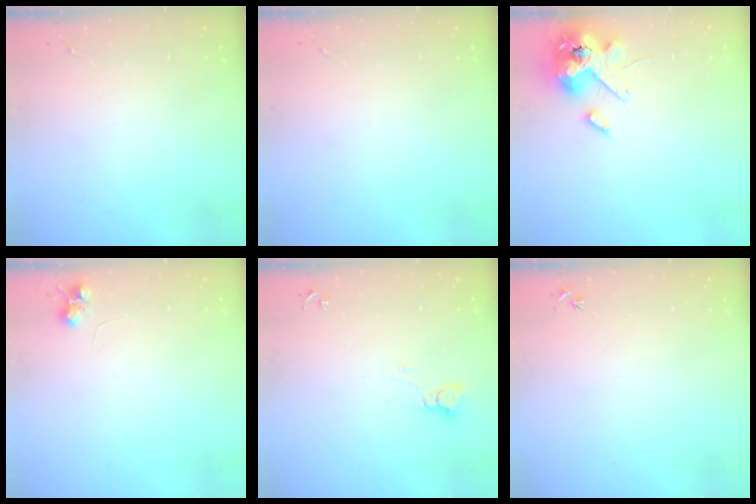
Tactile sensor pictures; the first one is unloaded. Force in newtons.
{"total": 0.0}
{"total": 15.3, "press": 15.1, "slide": 2.5}
{"total": 6.5, "press": 6.4, "slide": 0.9}
{"total": 2.6, "press": 2.6, "slide": 0.1}
{"total": 3.0, "press": 2.9, "slide": 0.4}